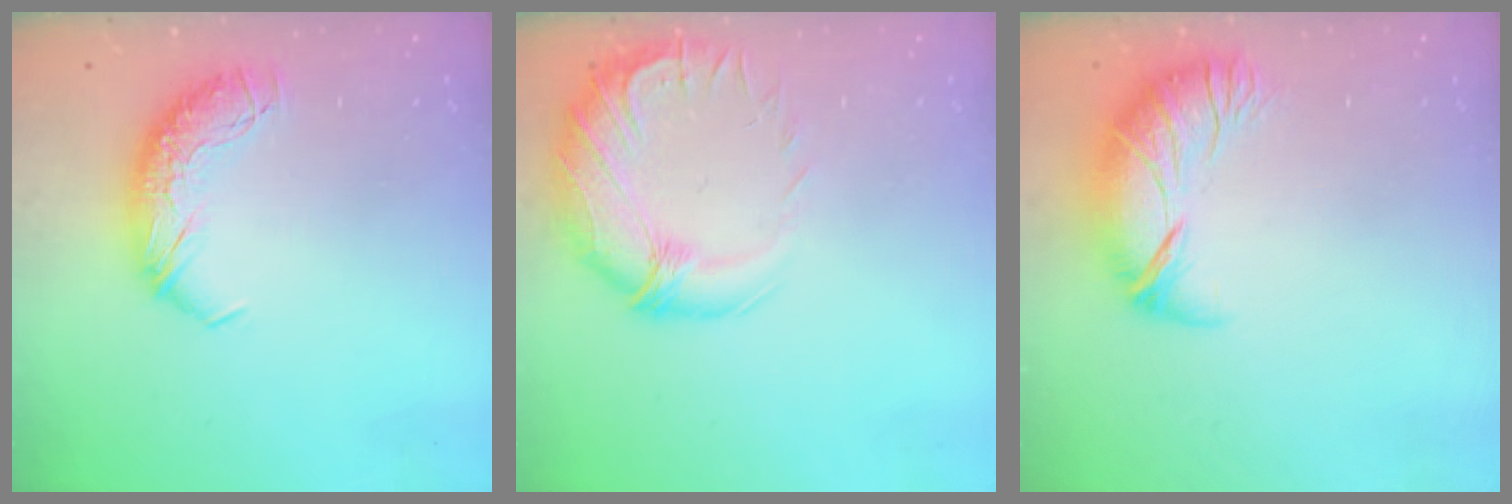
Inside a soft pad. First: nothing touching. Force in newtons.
{"total": 3.0, "press": 1.1, "slide": 2.8}
{"total": 3.2, "press": 2.2, "slide": 2.2}